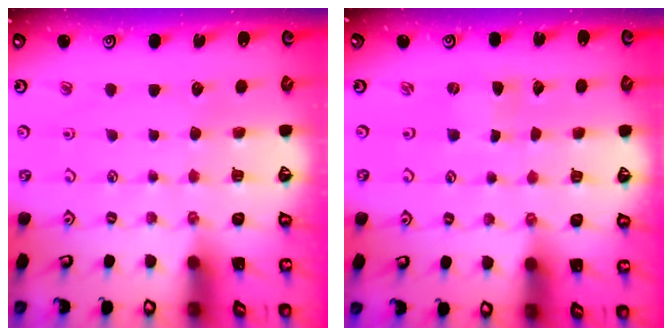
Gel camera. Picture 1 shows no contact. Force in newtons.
{"total": 0.0}